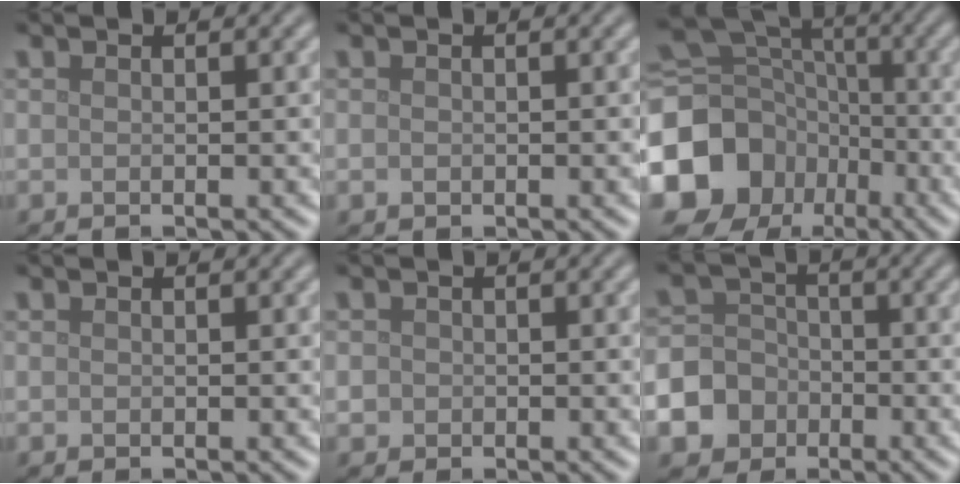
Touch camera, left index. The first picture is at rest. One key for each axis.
{"total": 0.5, "fx": -0.1, "fy": 0.5, "fz": 0.2, "tx": 0.000, "ty": -0.004, "tz": -0.002}
{"total": 17.9, "fx": -6.9, "fy": 15.2, "fz": 6.6, "tx": -0.166, "ty": -0.033, "tz": -0.141}
{"total": 0.0}
{"total": 1.0, "fx": -0.1, "fy": 1.0, "fz": 0.2, "tx": 0.004, "ty": -0.005, "tz": -0.002}
{"total": 10.4, "fx": -4.7, "fy": 8.9, "fz": 2.3, "tx": -0.060, "ty": -0.031, "tz": -0.107}